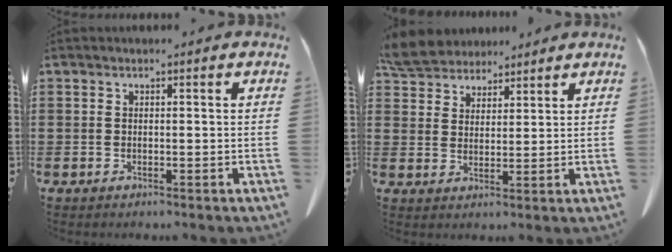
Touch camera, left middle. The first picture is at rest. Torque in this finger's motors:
{"motor_torque": [0.16, 0.07, 0.07, 0.04]}